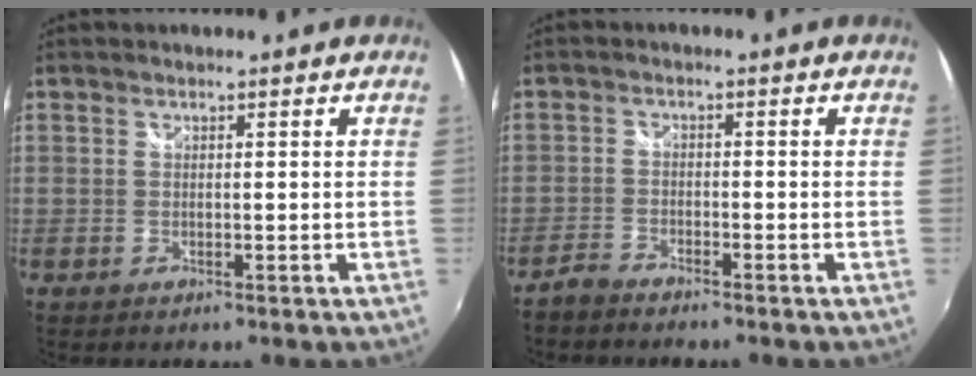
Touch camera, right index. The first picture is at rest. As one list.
[{"total": 3.1, "force": [-2.9, 0.5, 0.8], "torque": [-0.036, -0.003, -0.060]}]